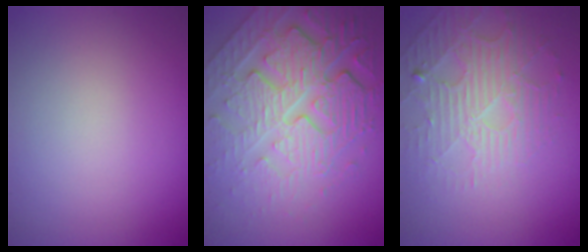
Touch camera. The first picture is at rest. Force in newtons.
{"total": 8.2, "press": 5.8, "slide": 5.7}
{"total": 4.5, "press": 3.3, "slide": 3.1}